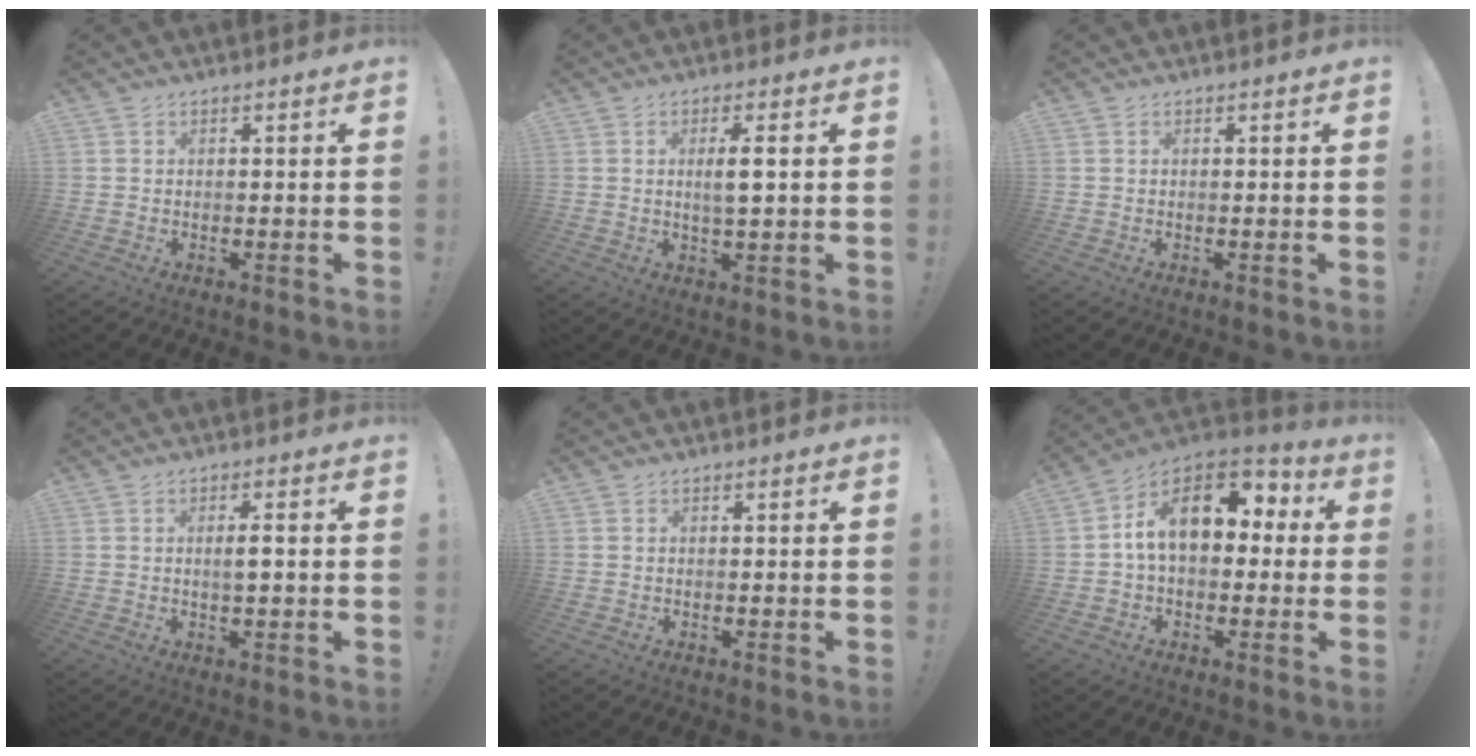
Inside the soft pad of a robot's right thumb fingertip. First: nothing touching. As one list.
[{"total": 4.9, "force": [1.1, 0.9, 4.7], "torque": [-0.075, -0.007, 0.014]}, {"total": 0.0}, {"total": 2.7, "force": [0.3, 0.4, 2.7], "torque": [-0.035, -0.005, 0.000]}, {"total": 0.0}, {"total": 16.4, "force": [3.9, 10.1, 12.3], "torque": [-0.186, 0.005, 0.069]}]